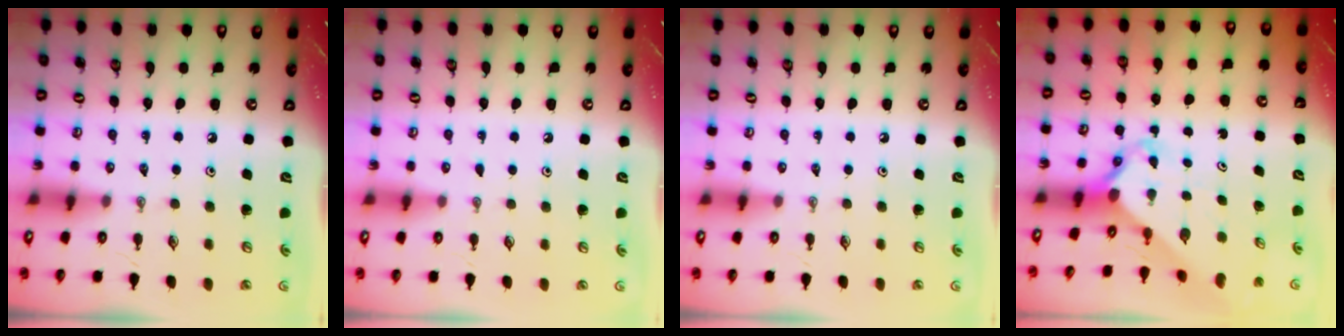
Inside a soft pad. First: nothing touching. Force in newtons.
{"total": 2.8, "press": 2.8, "slide": 0.3}
{"total": 0.0}
{"total": 2.8, "press": 2.7, "slide": 0.2}